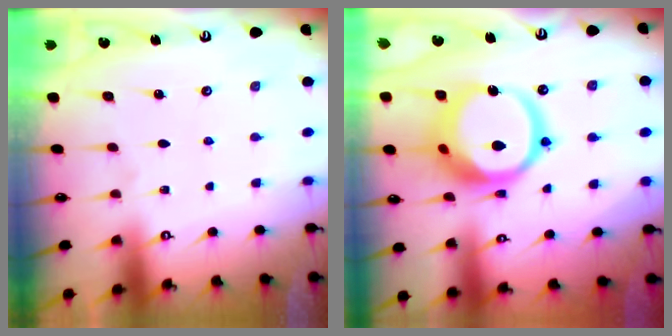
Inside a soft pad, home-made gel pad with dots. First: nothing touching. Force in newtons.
{"total": 17.0, "press": 16.9, "slide": 2.1}